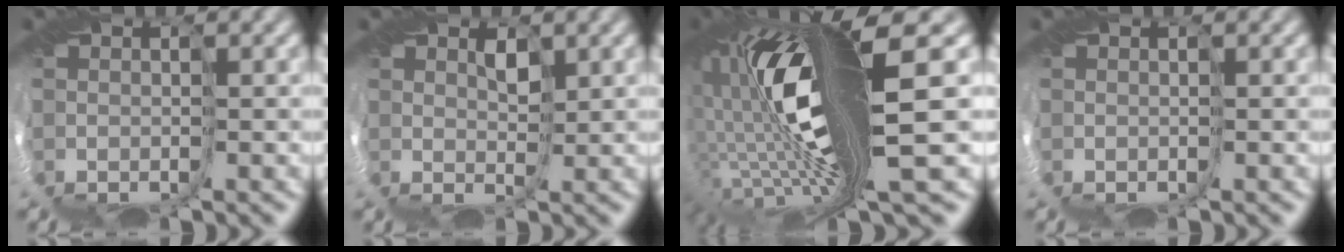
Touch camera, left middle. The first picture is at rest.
{"total": 1.1, "force": [1.1, 0.0, 0.1], "torque": [-0.007, 0.002, 0.024]}
{"total": 14.9, "force": [0.3, 3.3, 14.6], "torque": [-0.268, -0.029, 0.037]}
{"total": 0.0}